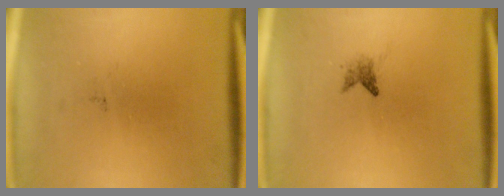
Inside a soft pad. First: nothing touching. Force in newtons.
{"total": 1.2}